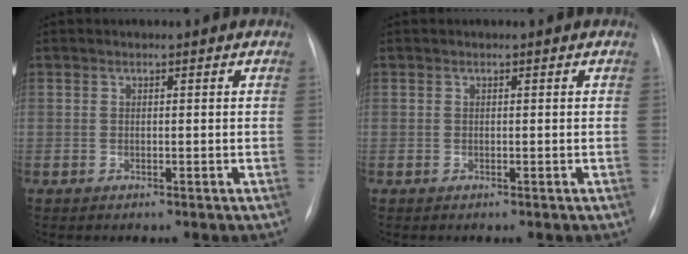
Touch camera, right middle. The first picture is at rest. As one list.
[{"total": 0.0}]